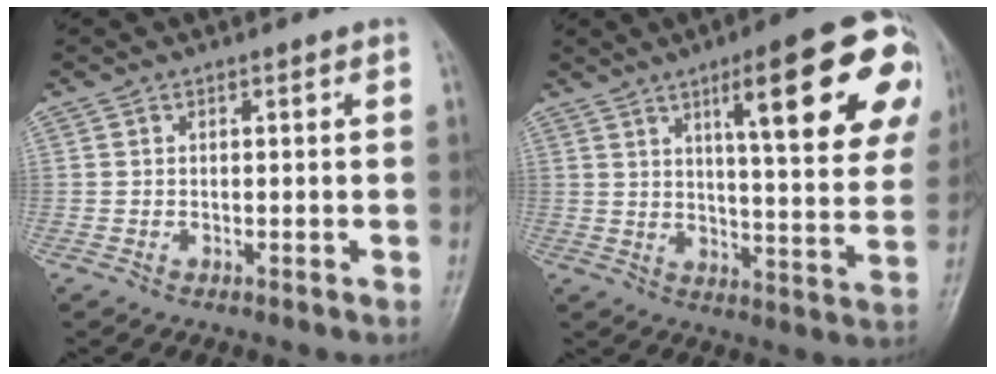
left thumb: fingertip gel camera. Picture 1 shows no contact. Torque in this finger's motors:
{"motor_torque": [2.55, 2.46, 2.15, -0.62, 0.47]}